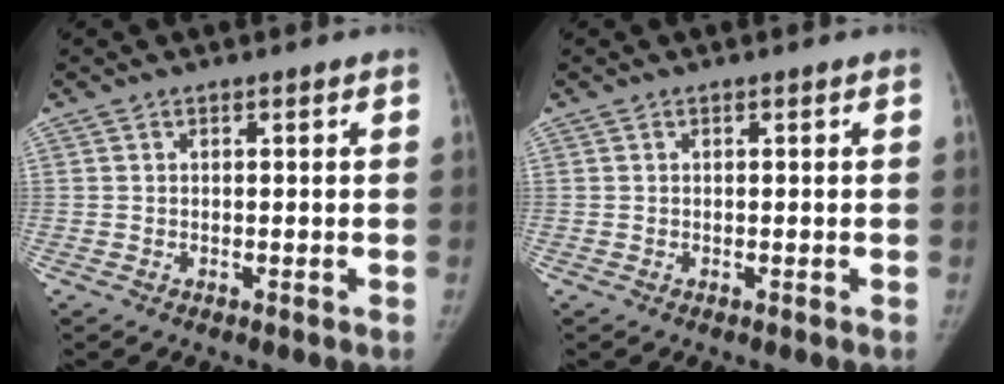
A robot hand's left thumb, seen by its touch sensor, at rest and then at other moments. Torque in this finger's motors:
{"motor_torque": [0.00, 0.00, 0.14, -0.13, 0.00]}